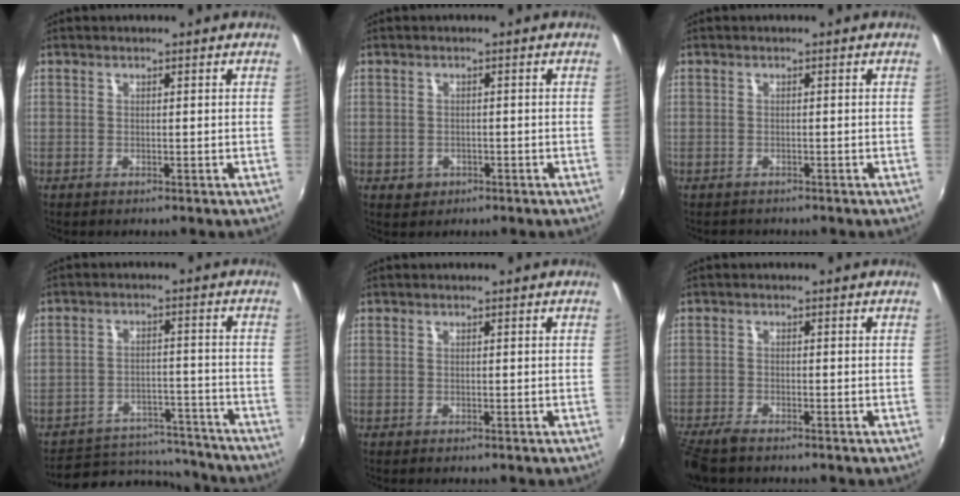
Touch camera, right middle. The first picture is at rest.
{"total": 2.5, "force": [-0.9, 2.2, 0.9], "torque": [-0.019, -0.001, -0.010]}
{"total": 1.3, "force": [-1.1, 0.6, 0.0], "torque": [-0.004, 0.001, -0.017]}
{"total": 16.5, "force": [-14.8, 5.9, 4.2], "torque": [-0.094, 0.031, -0.185]}
{"total": 0.0}
{"total": 6.0, "force": [-5.0, 1.4, 2.9], "torque": [-0.079, -0.029, -0.097]}